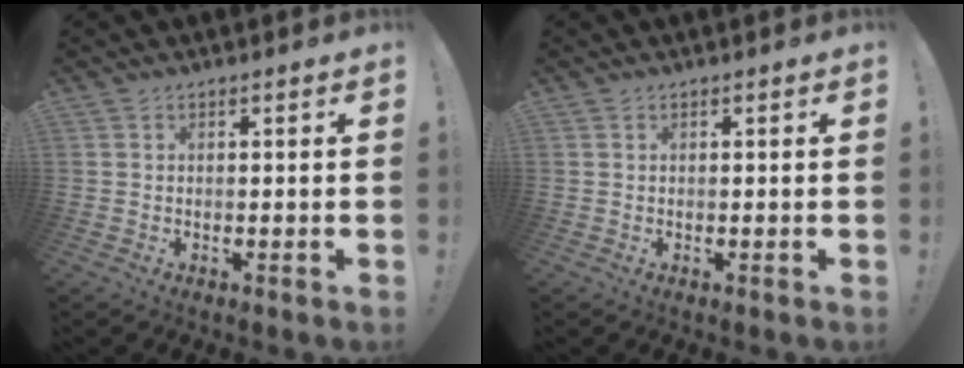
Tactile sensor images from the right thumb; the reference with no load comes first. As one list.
[{"total": 0.0}]